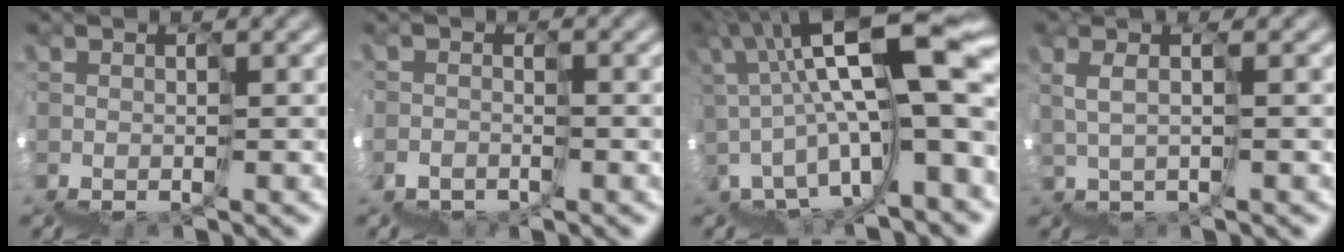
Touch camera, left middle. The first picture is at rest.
{"total": 2.6, "force": [-1.8, 1.3, -1.3], "torque": [0.029, 0.010, -0.026]}
{"total": 14.2, "force": [3.2, 3.5, 13.4], "torque": [-0.183, 0.033, 0.065]}
{"total": 2.7, "force": [2.6, 0.0, 0.7], "torque": [0.011, 0.028, 0.043]}